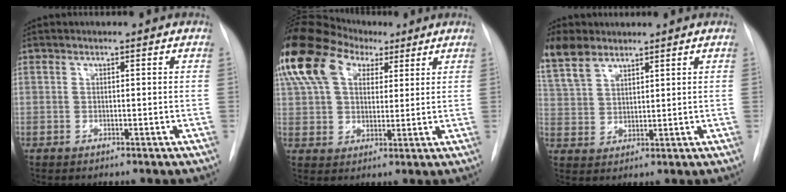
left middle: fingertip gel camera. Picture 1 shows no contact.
{"total": 22.4, "force": [11.4, 14.3, 12.9], "torque": [-0.327, 0.094, 0.210]}
{"total": 7.8, "force": [6.1, 3.6, 3.2], "torque": [-0.077, 0.015, 0.131]}